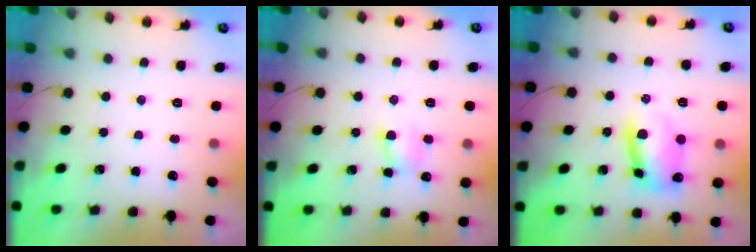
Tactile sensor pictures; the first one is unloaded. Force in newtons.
{"total": 5.7, "press": 5.7, "slide": 0.7}
{"total": 8.7, "press": 8.6, "slide": 0.8}